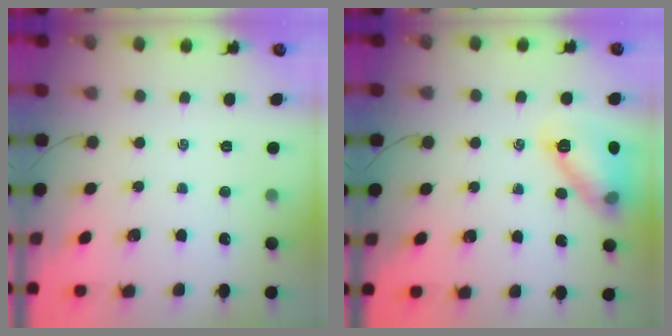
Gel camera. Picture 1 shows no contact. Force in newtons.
{"total": 12.2, "press": 12.2, "slide": 0.1}